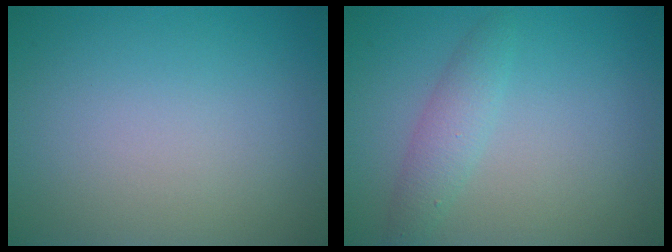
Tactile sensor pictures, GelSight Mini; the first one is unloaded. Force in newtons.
{"total": 2.3, "press": 2.3, "slide": 0.1}